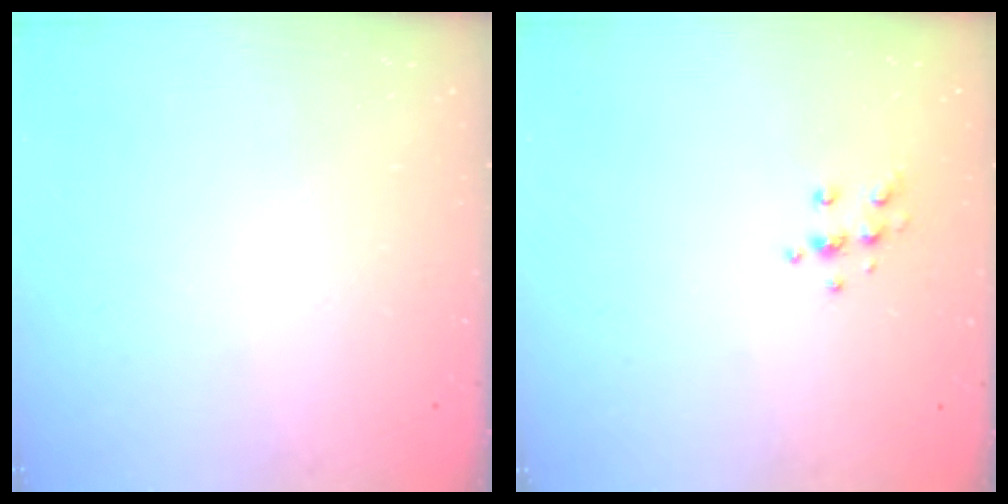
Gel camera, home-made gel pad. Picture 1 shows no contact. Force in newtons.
{"total": 5.7, "press": 5.6, "slide": 1.1}